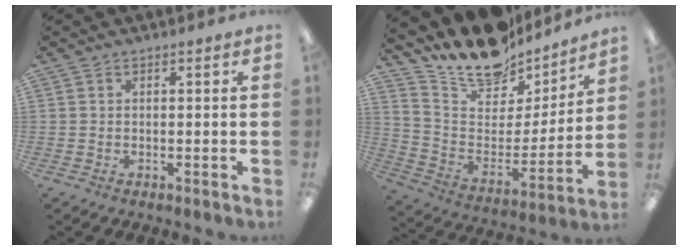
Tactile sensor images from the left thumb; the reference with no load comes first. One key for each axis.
{"total": 15.7, "fx": 13.7, "fy": 6.6, "fz": 4.0, "tx": -0.083, "ty": -0.118, "tz": 0.242}